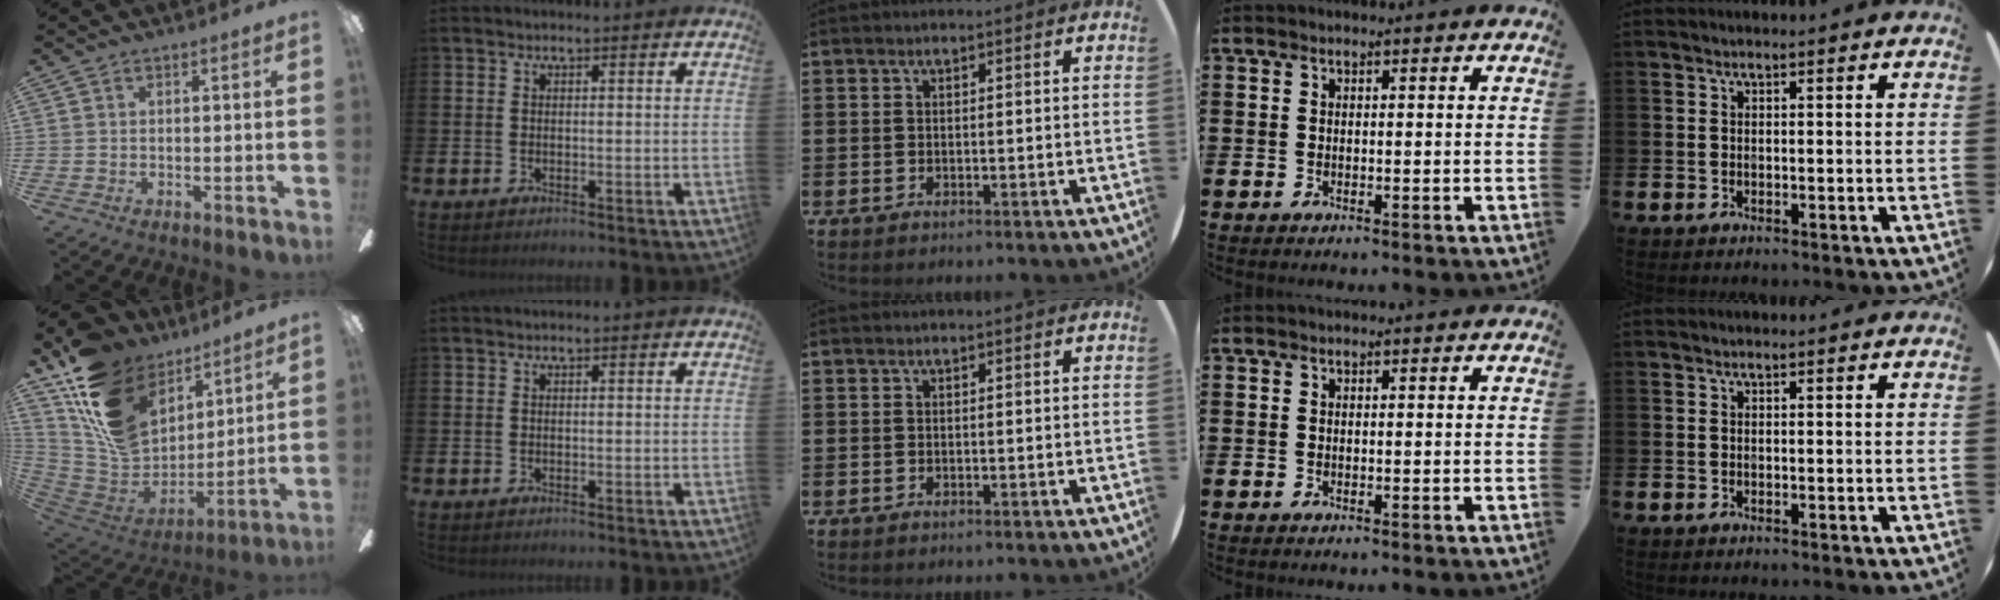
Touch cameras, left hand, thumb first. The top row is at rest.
{"thumb": {"total": 20.7, "force": [10.6, 14.4, 10.4], "torque": [-0.209, -0.058, 0.203]}}